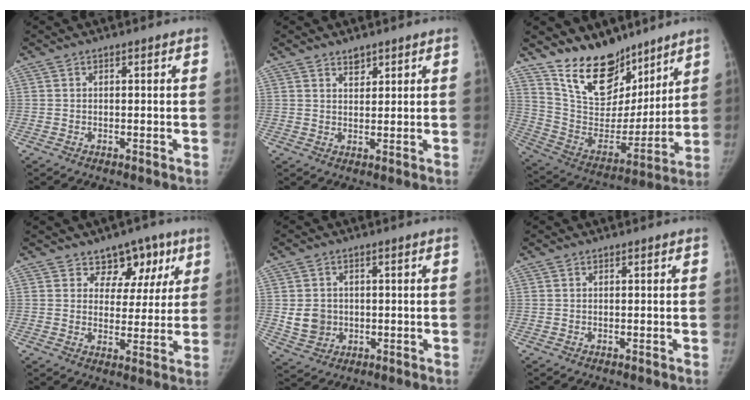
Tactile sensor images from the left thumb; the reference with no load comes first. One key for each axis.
{"total": 2.4, "fx": 1.8, "fy": 1.3, "fz": 0.9, "tx": -0.002, "ty": -0.013, "tz": 0.030}
{"total": 18.7, "fx": 14.6, "fy": 9.4, "fz": 6.9, "tx": -0.068, "ty": -0.094, "tz": 0.263}
{"total": 8.5, "fx": 5.1, "fy": 6.1, "fz": 2.9, "tx": 0.012, "ty": -0.018, "tz": 0.071}
{"total": 5.7, "fx": 0.0, "fy": 5.0, "fz": 2.6, "tx": -0.027, "ty": -0.002, "tz": 0.010}
{"total": 0.0}